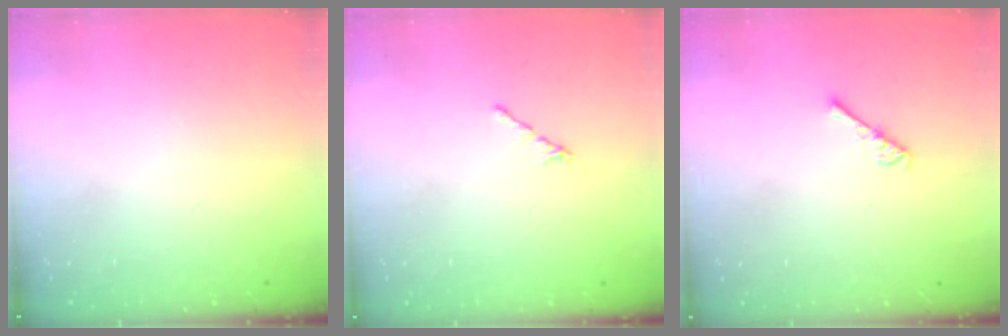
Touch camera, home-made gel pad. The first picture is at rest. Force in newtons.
{"total": 0.5, "press": 0.4, "slide": 0.3}
{"total": 2.6, "press": 2.6, "slide": 0.5}